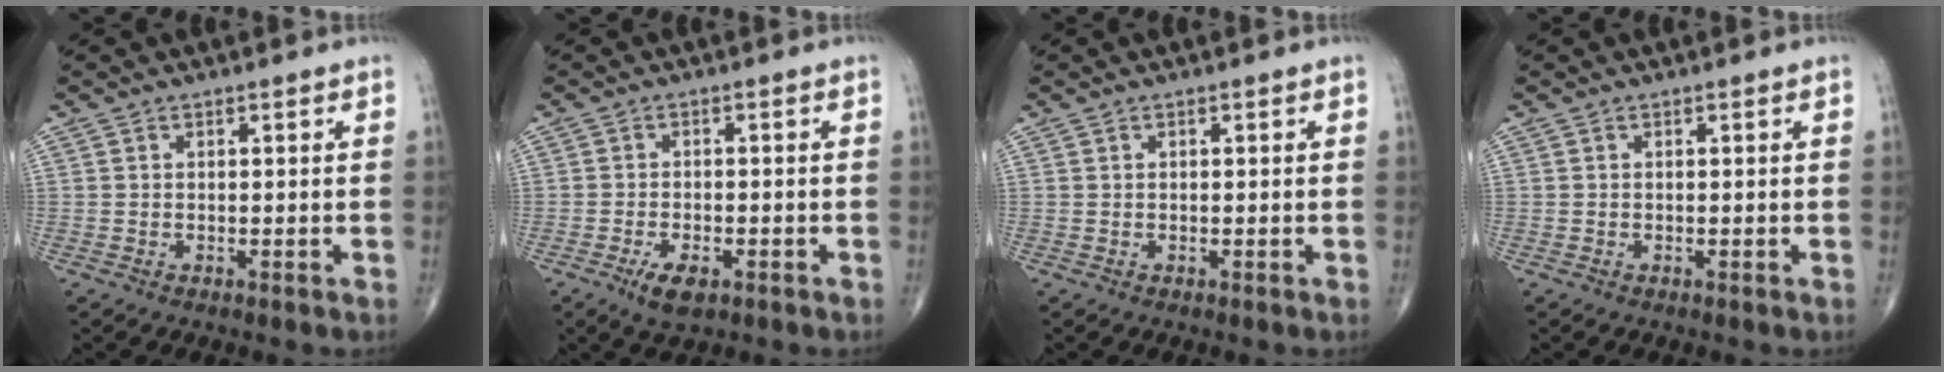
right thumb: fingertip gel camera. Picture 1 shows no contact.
{"total": 4.6, "force": [-2.3, 2.0, 3.4], "torque": [-0.062, 0.000, -0.037]}
{"total": 0.0}
{"total": 0.0}